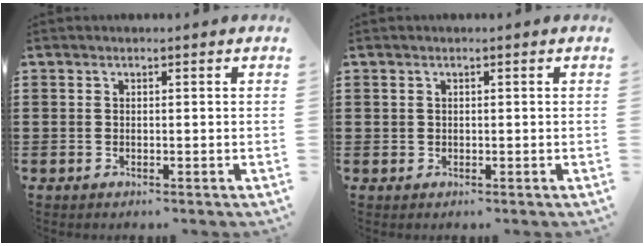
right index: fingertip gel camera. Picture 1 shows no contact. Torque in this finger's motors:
{"motor_torque": [1.09, 1.05, 0.02, 0.01]}